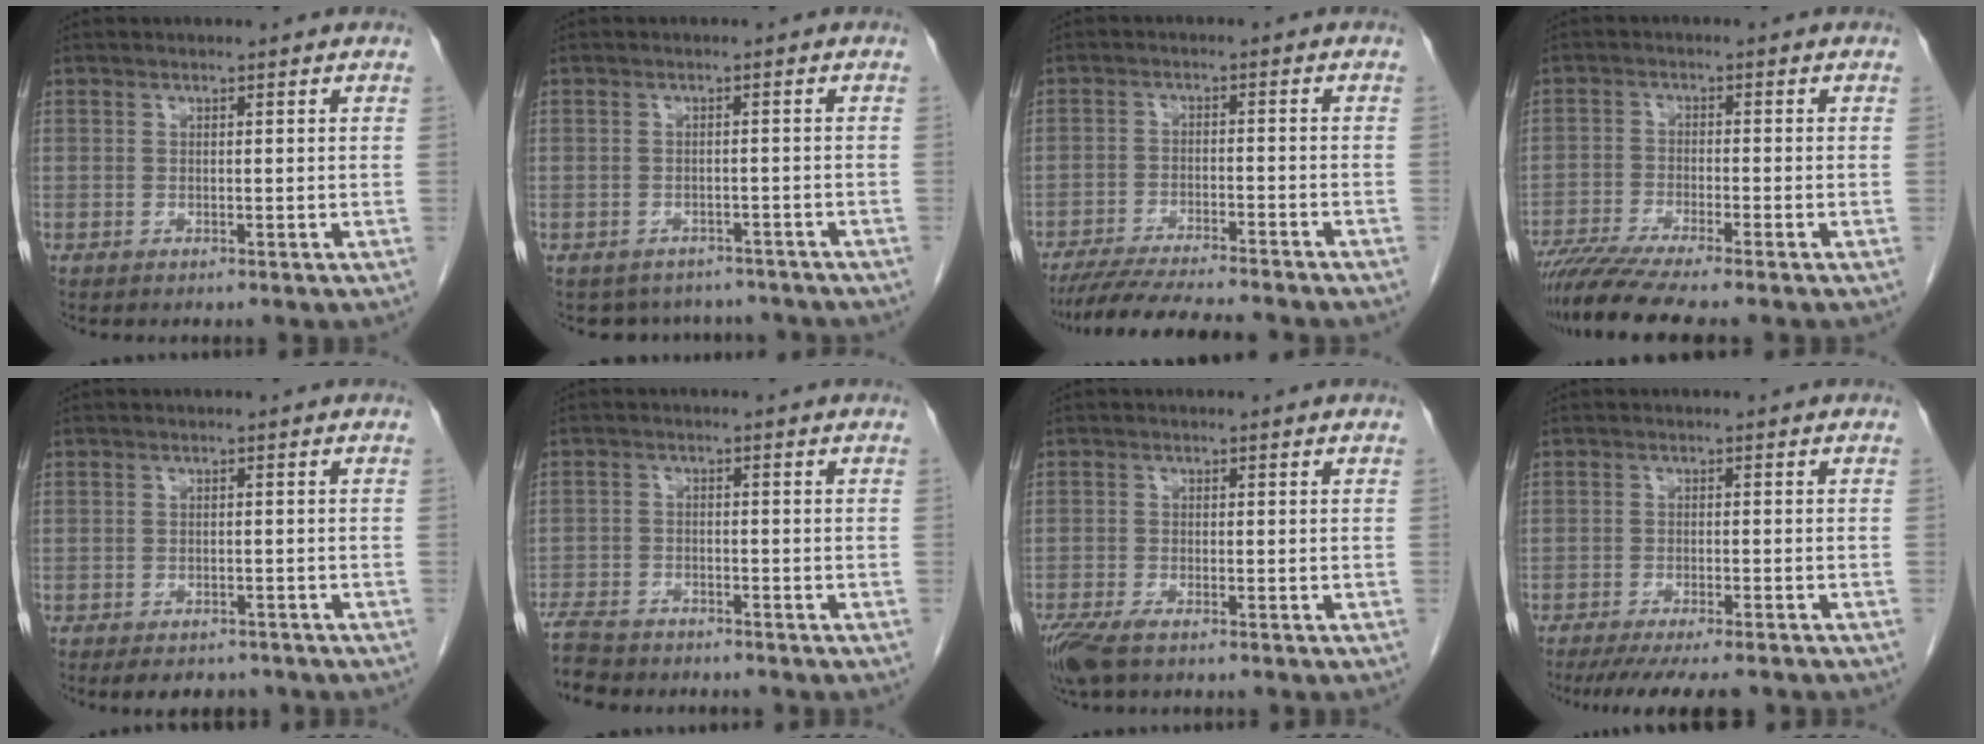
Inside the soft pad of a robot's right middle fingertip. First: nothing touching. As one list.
[{"total": 7.7, "force": [-6.8, 3.4, 0.8], "torque": [-0.004, 0.015, -0.074]}, {"total": 14.1, "force": [-12.4, 0.9, 6.6], "torque": [-0.099, -0.021, -0.184]}, {"total": 9.1, "force": [-7.6, -0.5, 5.0], "torque": [-0.079, -0.023, -0.127]}, {"total": 5.3, "force": [-4.3, 2.4, 1.7], "torque": [-0.016, 0.002, -0.054]}, {"total": 7.5, "force": [-6.8, 2.3, 2.4], "torque": [-0.045, -0.013, -0.113]}, {"total": 5.1, "force": [-3.6, 1.4, 3.3], "torque": [-0.067, -0.014, -0.065]}, {"total": 11.1, "force": [-9.6, 1.4, 5.5], "torque": [-0.070, -0.018, -0.132]}]